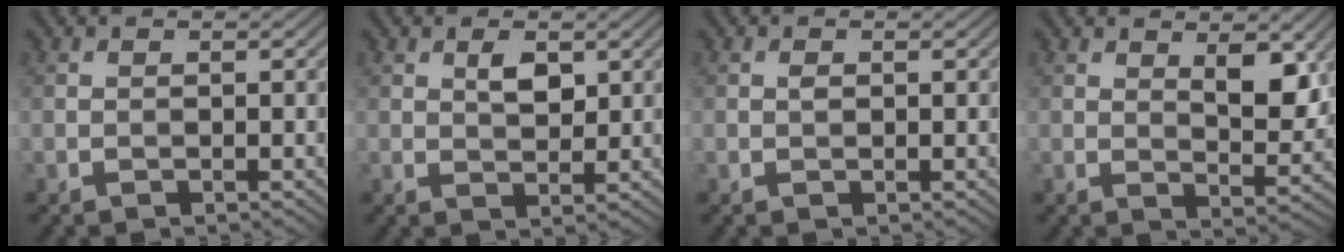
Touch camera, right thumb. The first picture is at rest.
{"total": 2.8, "force": [1.1, 1.5, 2.1], "torque": [-0.036, -0.003, 0.021]}
{"total": 0.6, "force": [0.1, 0.4, 0.4], "torque": [-0.007, 0.000, 0.001]}
{"total": 5.6, "force": [2.5, 2.4, 4.3], "torque": [-0.069, -0.009, 0.043]}